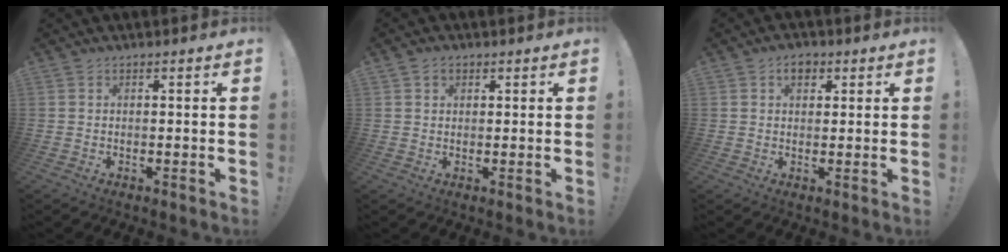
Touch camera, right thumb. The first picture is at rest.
{"total": 2.1, "force": [1.1, 1.6, 0.7], "torque": [-0.004, -0.003, 0.019]}
{"total": 4.0, "force": [1.7, 2.7, 2.4], "torque": [-0.033, 0.005, 0.028]}